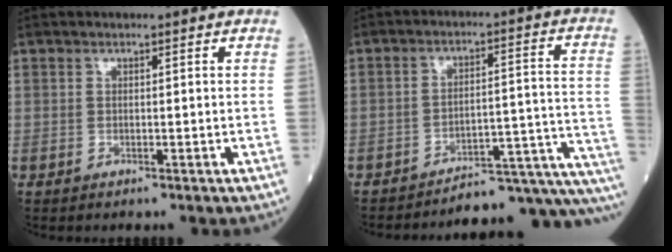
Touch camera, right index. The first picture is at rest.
{"total": 15.1, "force": [-14.5, 0.8, 4.3], "torque": [-0.002, 0.053, -0.188]}